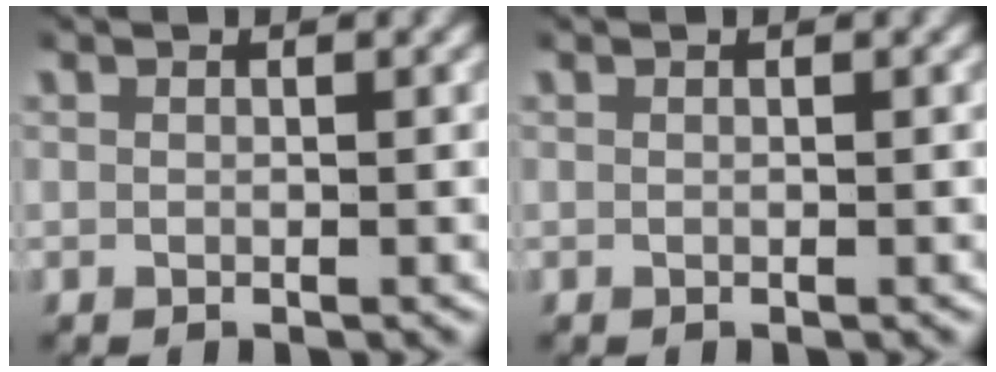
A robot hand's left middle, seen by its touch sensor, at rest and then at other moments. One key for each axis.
{"total": 0.0}